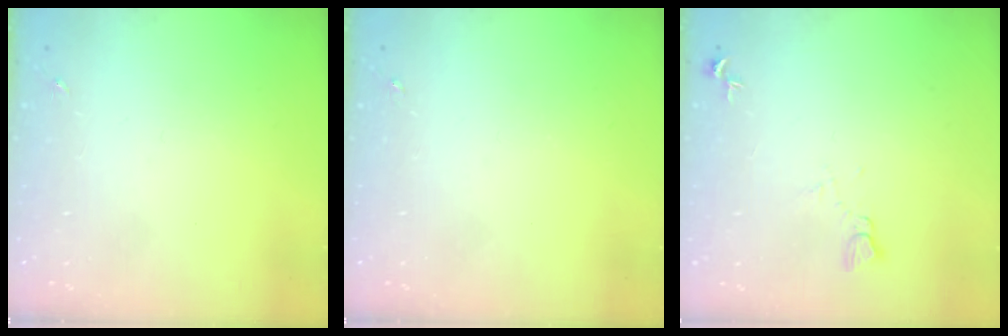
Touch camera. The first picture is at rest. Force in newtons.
{"total": 0.0}
{"total": 5.6, "press": 5.5, "slide": 0.6}